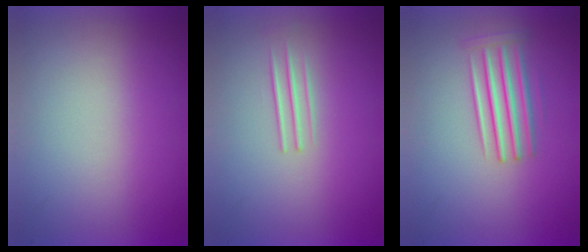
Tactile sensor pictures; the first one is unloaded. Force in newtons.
{"total": 1.3}
{"total": 2.8}